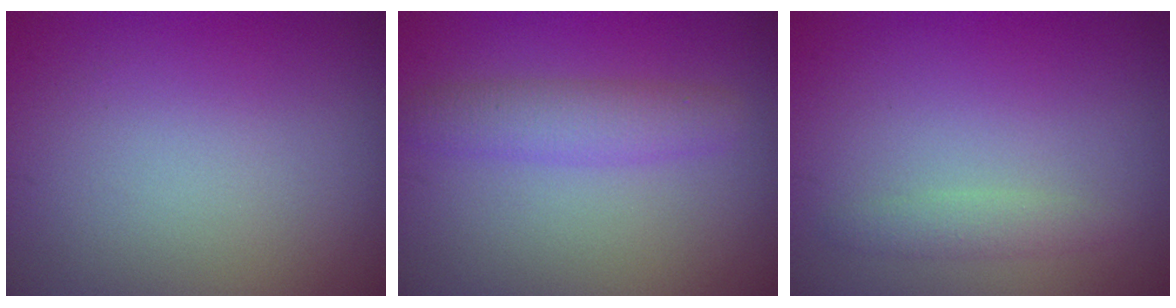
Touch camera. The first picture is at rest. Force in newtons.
{"total": 2.7, "press": 2.7, "slide": 0.2}
{"total": 1.4, "press": 1.4, "slide": 0.0}